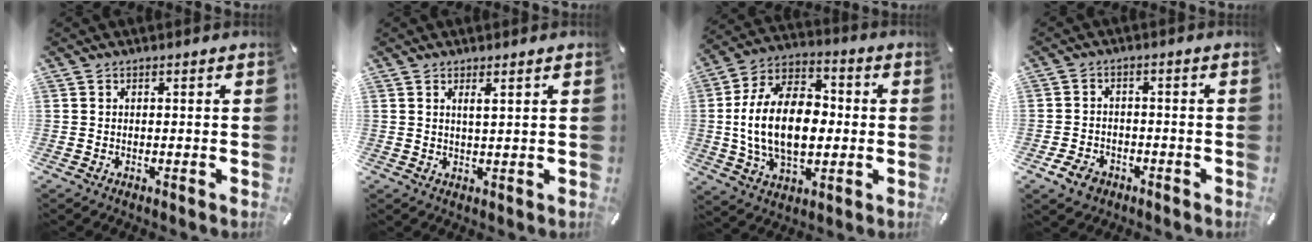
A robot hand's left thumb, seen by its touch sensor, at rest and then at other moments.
{"total": 2.2, "force": [1.3, 0.0, 1.9], "torque": [-0.039, -0.001, 0.020]}
{"total": 19.7, "force": [-0.9, 13.0, 14.8], "torque": [-0.305, 0.007, -0.021]}
{"total": 4.8, "force": [-2.9, 3.4, 1.6], "torque": [-0.042, 0.013, -0.057]}